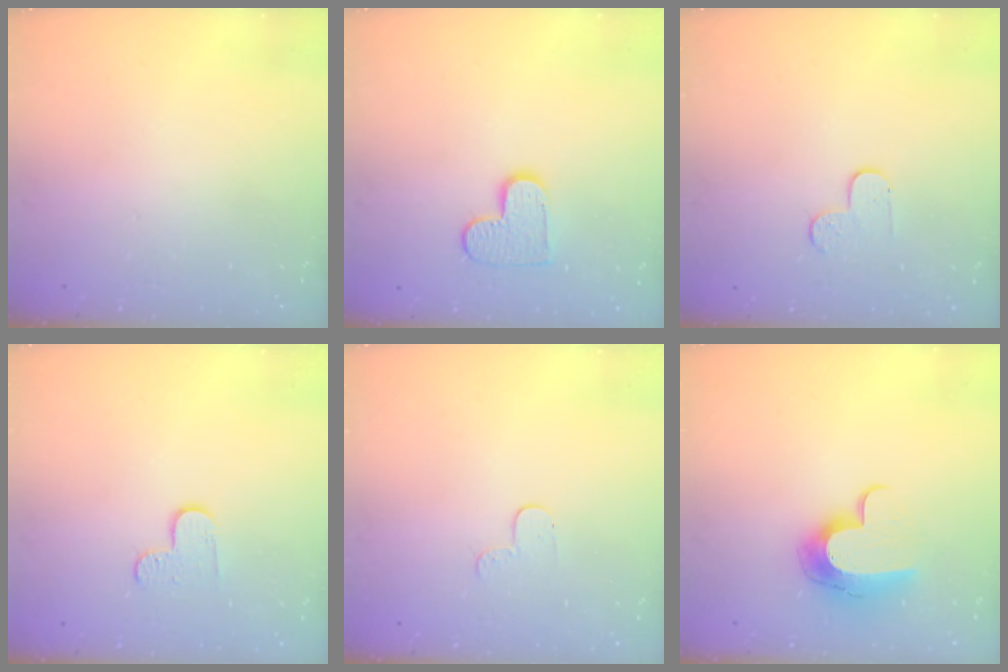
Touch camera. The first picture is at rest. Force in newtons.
{"total": 8.9, "press": 8.9, "slide": 0.4}
{"total": 3.7, "press": 3.6, "slide": 0.4}
{"total": 5.8, "press": 5.8, "slide": 0.6}
{"total": 3.0, "press": 3.0, "slide": 0.3}
{"total": 11.3, "press": 11.3, "slide": 0.2}